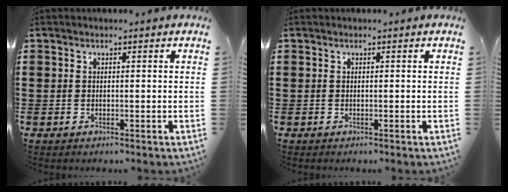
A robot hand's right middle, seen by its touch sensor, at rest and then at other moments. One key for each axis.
{"total": 0.0}